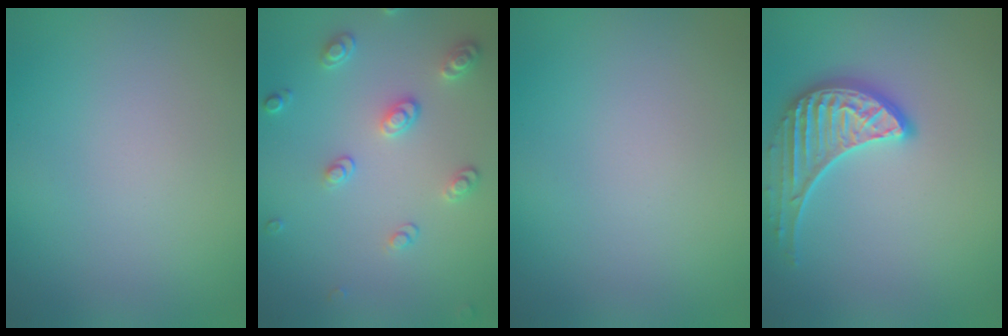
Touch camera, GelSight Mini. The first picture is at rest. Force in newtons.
{"total": 2.5, "press": 2.5, "slide": 0.4}
{"total": 0.0}
{"total": 3.5, "press": 3.1, "slide": 1.5}